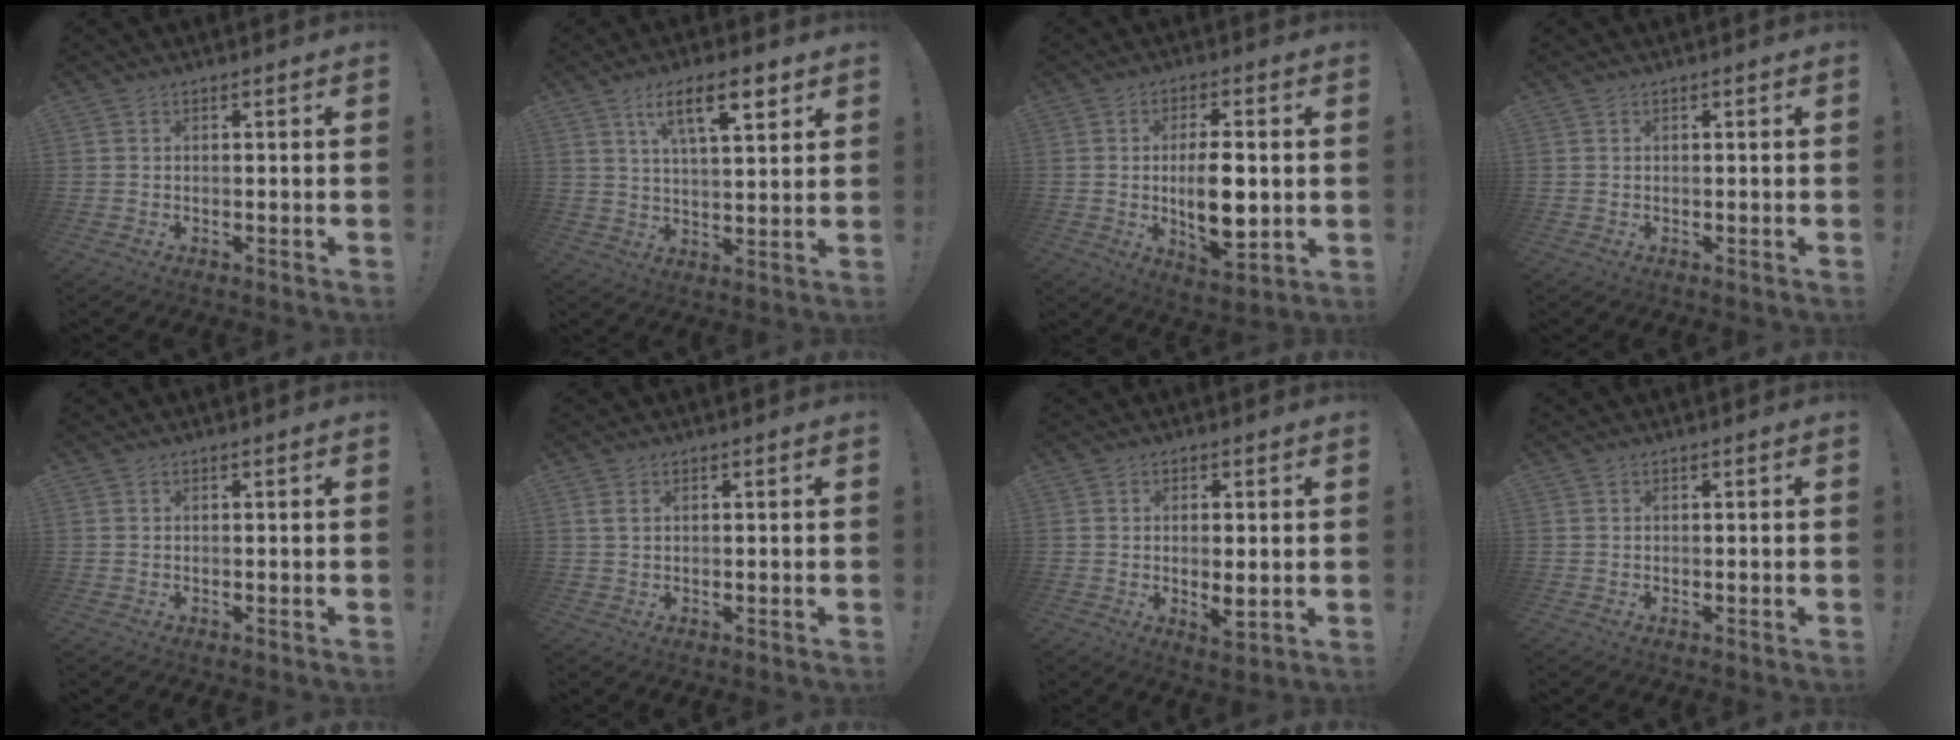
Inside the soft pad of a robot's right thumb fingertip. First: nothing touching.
{"total": 12.2, "force": [6.1, 4.0, 9.8], "torque": [-0.150, -0.014, 0.098]}
{"total": 12.3, "force": [-0.4, 5.1, 11.2], "torque": [-0.196, -0.012, -0.010]}
{"total": 0.0}
{"total": 0.0}
{"total": 1.7, "force": [0.8, 0.9, 1.2], "torque": [-0.019, 0.000, 0.012]}
{"total": 4.4, "force": [-0.2, 1.5, 4.1], "torque": [-0.049, -0.010, 0.001]}
{"total": 0.0}